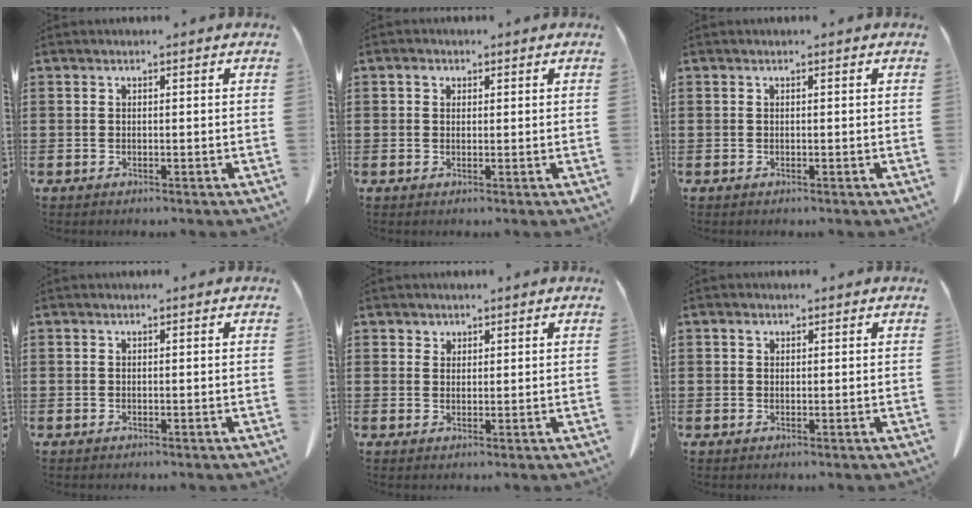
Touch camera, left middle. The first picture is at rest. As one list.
[{"total": 1.5, "force": [0.7, 1.2, 0.7], "torque": [-0.010, 0.003, 0.011]}, {"total": 0.0}, {"total": 0.0}, {"total": 1.6, "force": [1.4, 0.9, 0.0], "torque": [-0.004, 0.003, 0.029]}, {"total": 1.1, "force": [0.5, 0.8, 0.5], "torque": [-0.005, 0.002, 0.009]}]